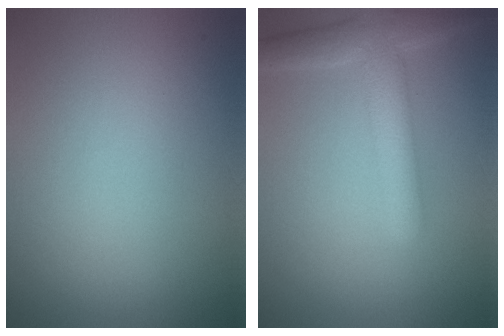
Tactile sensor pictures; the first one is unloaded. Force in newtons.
{"total": 4.7, "press": 4.7, "slide": 0.3}